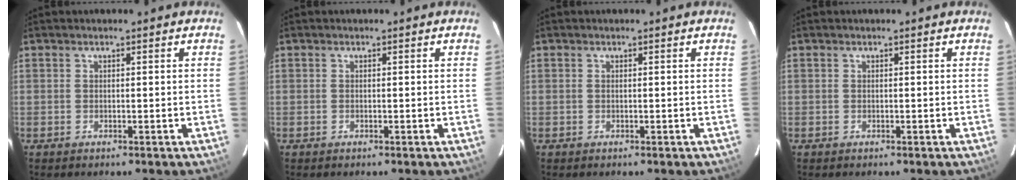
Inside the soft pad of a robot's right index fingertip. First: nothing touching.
{"total": 0.0}
{"total": 0.0}
{"total": 0.0}